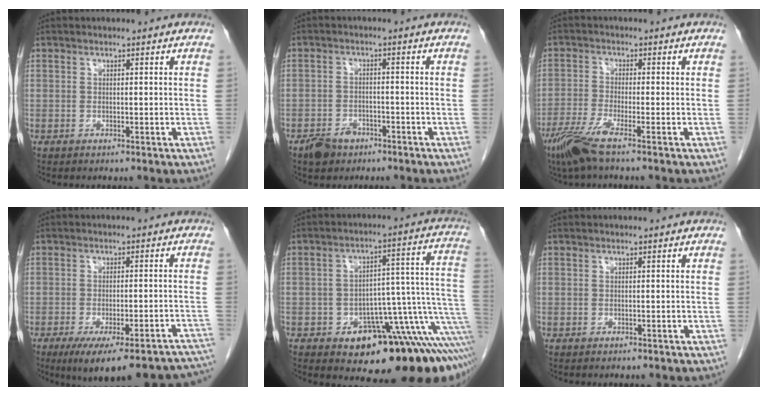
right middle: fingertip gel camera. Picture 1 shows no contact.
{"total": 4.0, "force": [-2.8, 2.5, 1.4], "torque": [-0.028, 0.003, -0.040]}
{"total": 5.7, "force": [-3.8, 0.0, 4.2], "torque": [-0.092, -0.017, -0.080]}
{"total": 19.5, "force": [-16.7, 3.8, 9.4], "torque": [-0.077, 0.005, -0.206]}
{"total": 17.4, "force": [-9.3, 5.8, 13.6], "torque": [-0.073, 0.061, -0.120]}
{"total": 1.2, "force": [-1.0, 0.4, 0.5], "torque": [-0.015, -0.002, -0.010]}